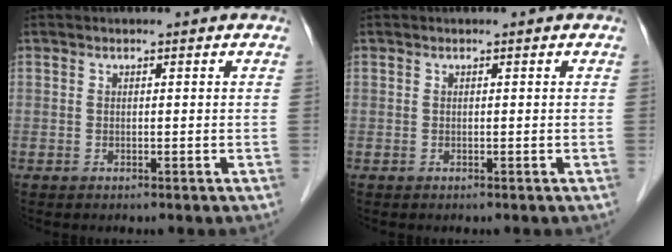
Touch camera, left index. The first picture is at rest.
{"total": 0.0}